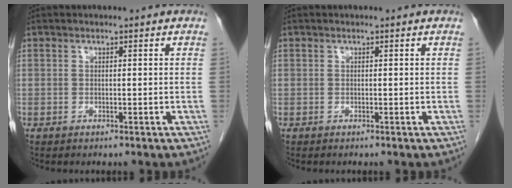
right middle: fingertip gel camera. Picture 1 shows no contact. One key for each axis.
{"total": 0.0}